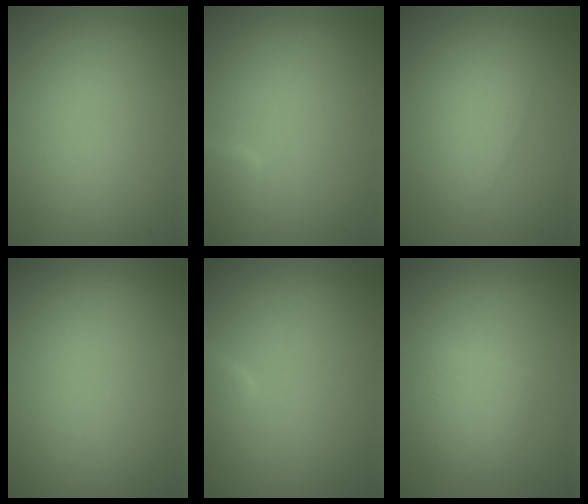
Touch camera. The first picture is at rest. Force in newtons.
{"total": 1.6, "press": 1.6, "slide": 0.1}
{"total": 3.0, "press": 3.0, "slide": 0.1}
{"total": 0.0}
{"total": 1.9, "press": 1.9, "slide": 0.1}
{"total": 2.3, "press": 2.3, "slide": 0.0}